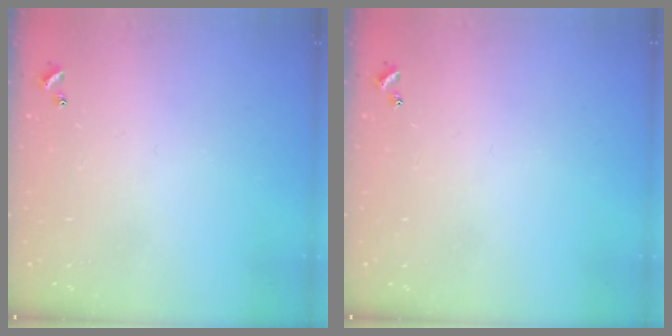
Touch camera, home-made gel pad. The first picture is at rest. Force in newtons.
{"total": 0.0}